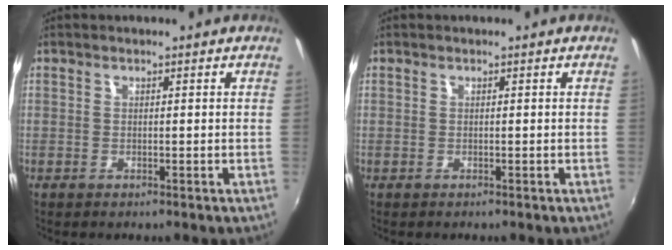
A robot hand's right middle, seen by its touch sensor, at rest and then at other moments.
{"total": 0.0}